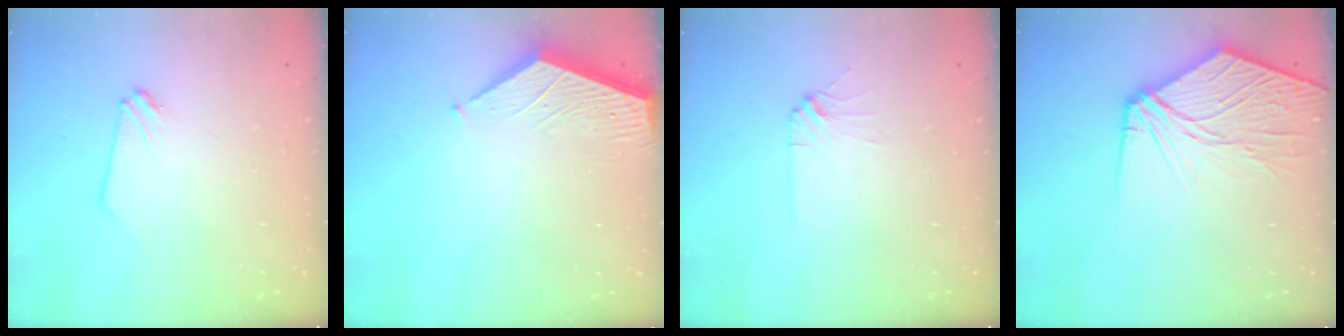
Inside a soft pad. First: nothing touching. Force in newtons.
{"total": 3.5, "press": 3.5, "slide": 0.3}
{"total": 2.8, "press": 2.7, "slide": 0.4}
{"total": 11.4, "press": 11.2, "slide": 1.9}